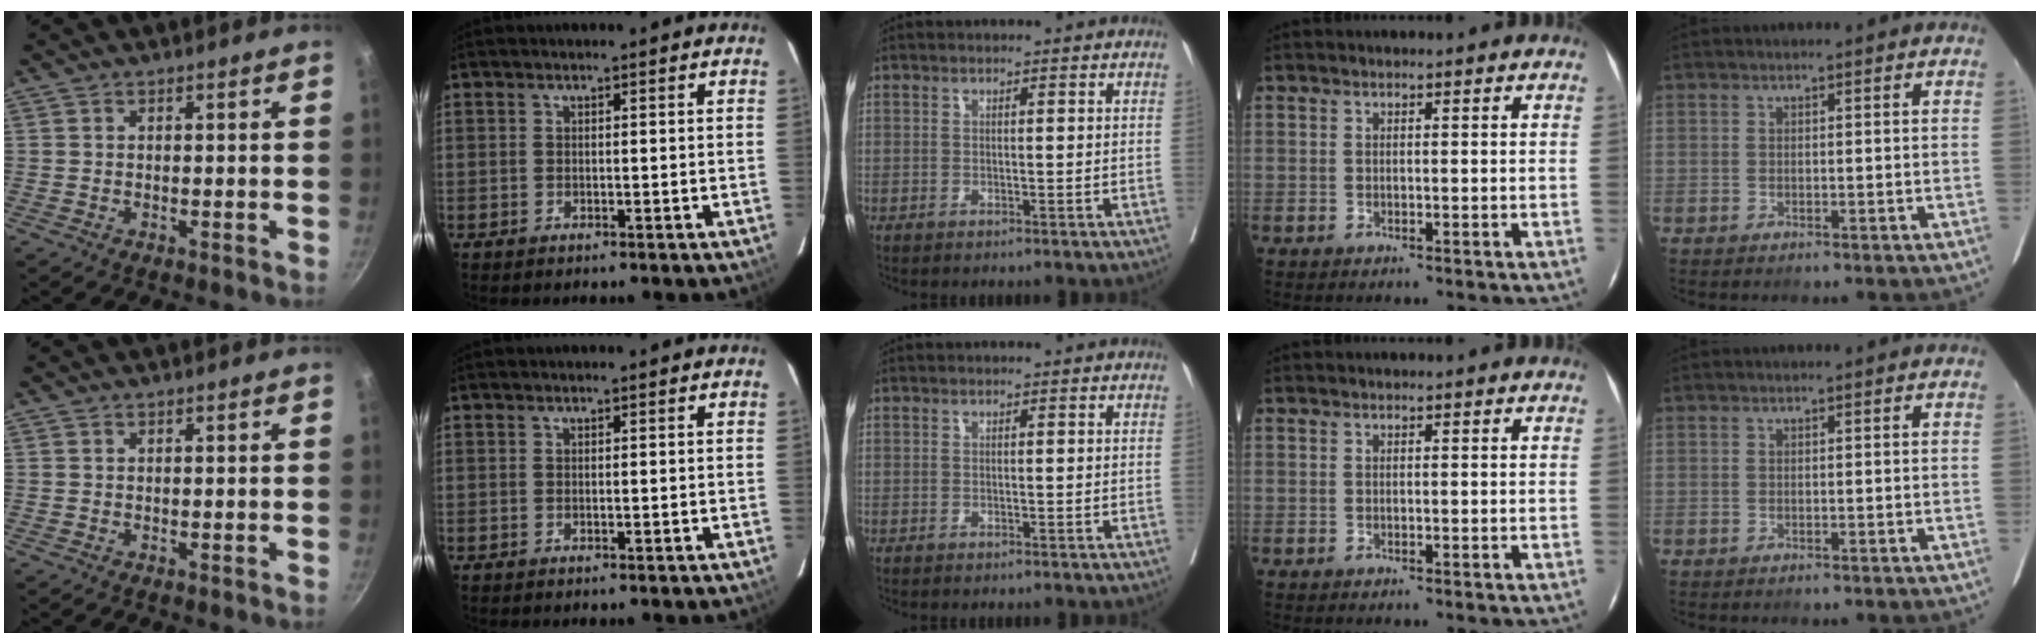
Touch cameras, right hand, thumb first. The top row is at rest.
{}